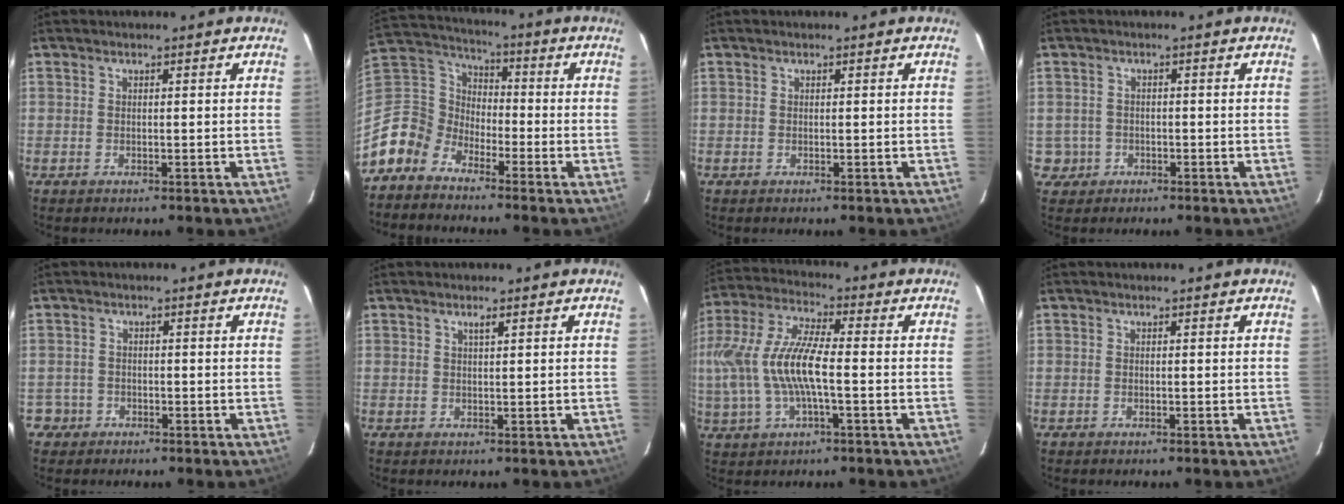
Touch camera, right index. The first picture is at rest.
{"total": 9.4, "force": [-6.5, 6.7, 1.4], "torque": [-0.059, 0.036, -0.155]}
{"total": 0.0}
{"total": 3.4, "force": [-0.8, 3.3, 0.0], "torque": [-0.001, 0.012, -0.006]}
{"total": 2.9, "force": [-1.2, 2.6, -0.3], "torque": [0.006, 0.017, -0.017]}
{"total": 1.2, "force": [0.8, 0.1, 0.9], "torque": [-0.015, 0.000, 0.014]}
{"total": 14.4, "force": [-1.4, 4.4, 13.7], "torque": [-0.278, 0.004, -0.026]}
{"total": 0.0}